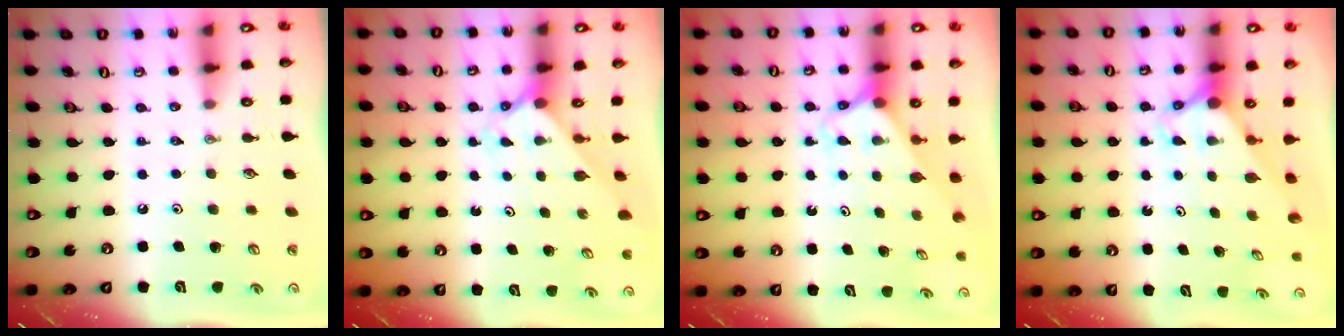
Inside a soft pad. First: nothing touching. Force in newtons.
{"total": 1.9, "press": 1.9, "slide": 0.2}
{"total": 2.6, "press": 2.6, "slide": 0.2}
{"total": 2.7, "press": 2.7, "slide": 0.0}